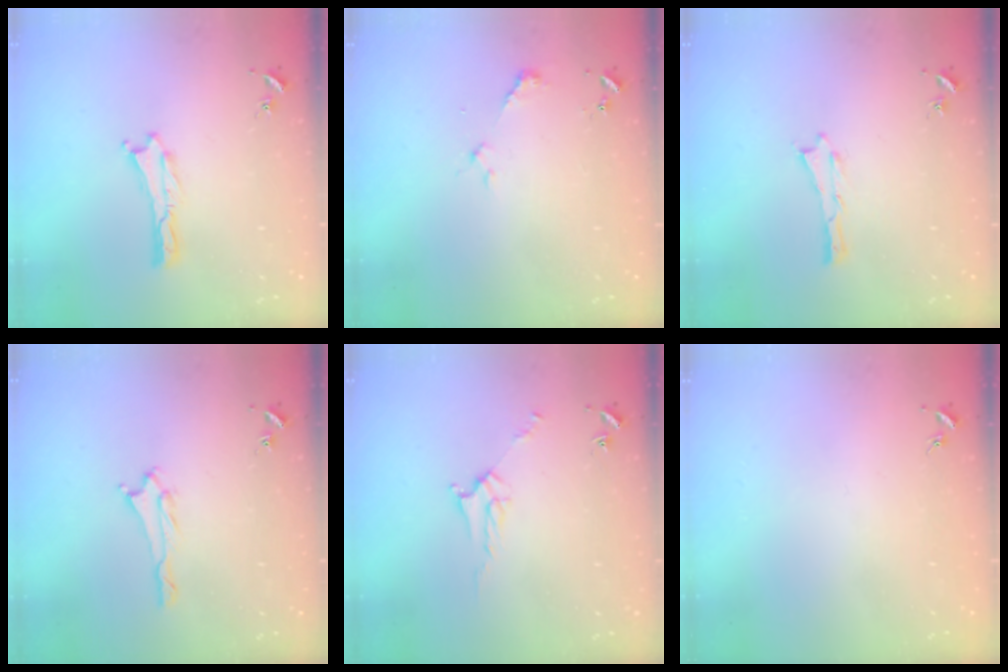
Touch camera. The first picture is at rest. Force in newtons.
{"total": 2.3, "press": 2.3, "slide": 0.1}
{"total": 0.0}
{"total": 1.6, "press": 1.6, "slide": 0.1}
{"total": 3.5, "press": 3.5, "slide": 0.3}
{"total": 0.0}